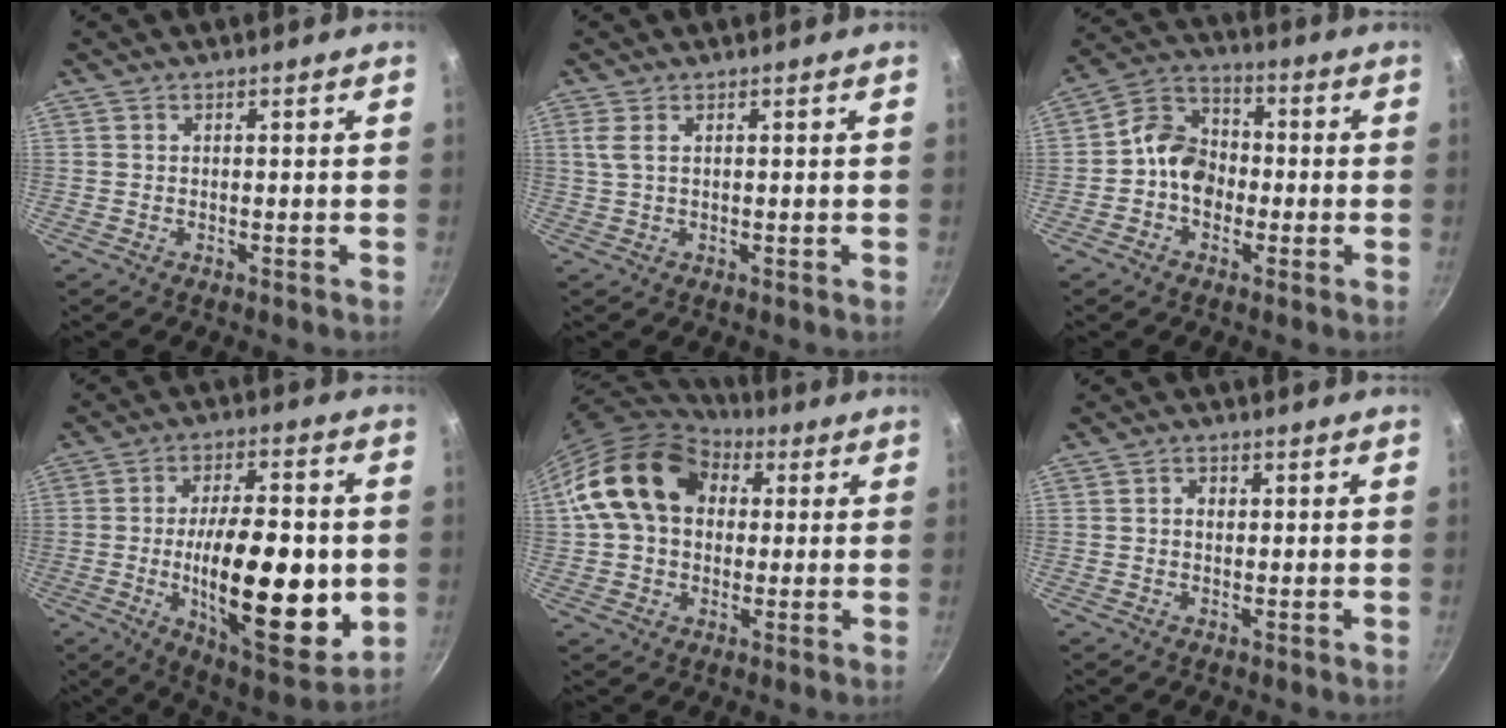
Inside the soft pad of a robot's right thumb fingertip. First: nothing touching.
{"total": 2.1, "force": [0.7, 0.6, 1.9], "torque": [-0.043, 0.000, 0.015]}
{"total": 6.3, "force": [1.7, 3.2, 5.1], "torque": [-0.092, -0.009, 0.036]}
{"total": 24.4, "force": [-3.0, 9.5, 22.2], "torque": [-0.323, -0.011, -0.044]}
{"total": 17.3, "force": [4.1, 12.9, 10.8], "torque": [-0.166, 0.028, 0.062]}
{"total": 2.1, "force": [0.2, 1.6, 1.3], "torque": [-0.013, 0.003, 0.001]}